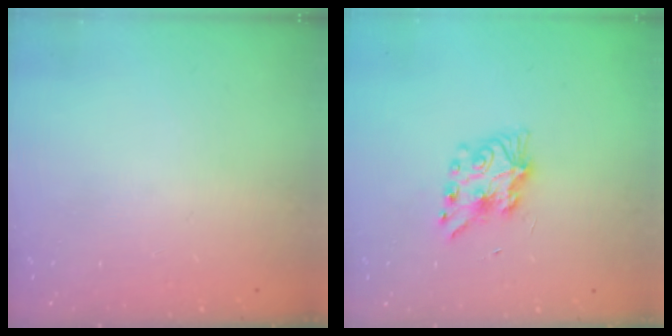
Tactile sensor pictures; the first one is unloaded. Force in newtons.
{"total": 7.6, "press": 7.6, "slide": 0.6}